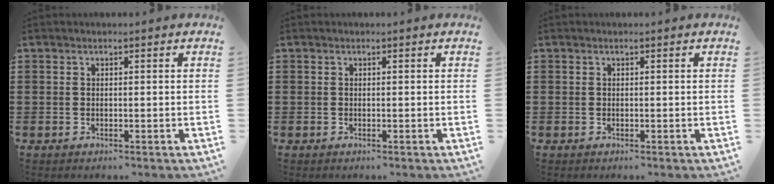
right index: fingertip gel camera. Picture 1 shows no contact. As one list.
[{"total": 0.0}, {"total": 0.0}]